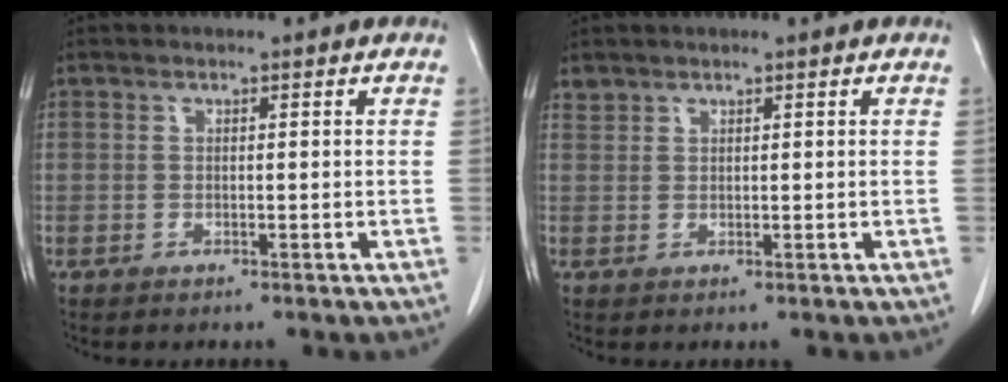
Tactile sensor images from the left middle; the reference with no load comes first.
{"total": 1.0, "force": [1.0, 0.4, -0.1], "torque": [0.001, 0.004, 0.020]}